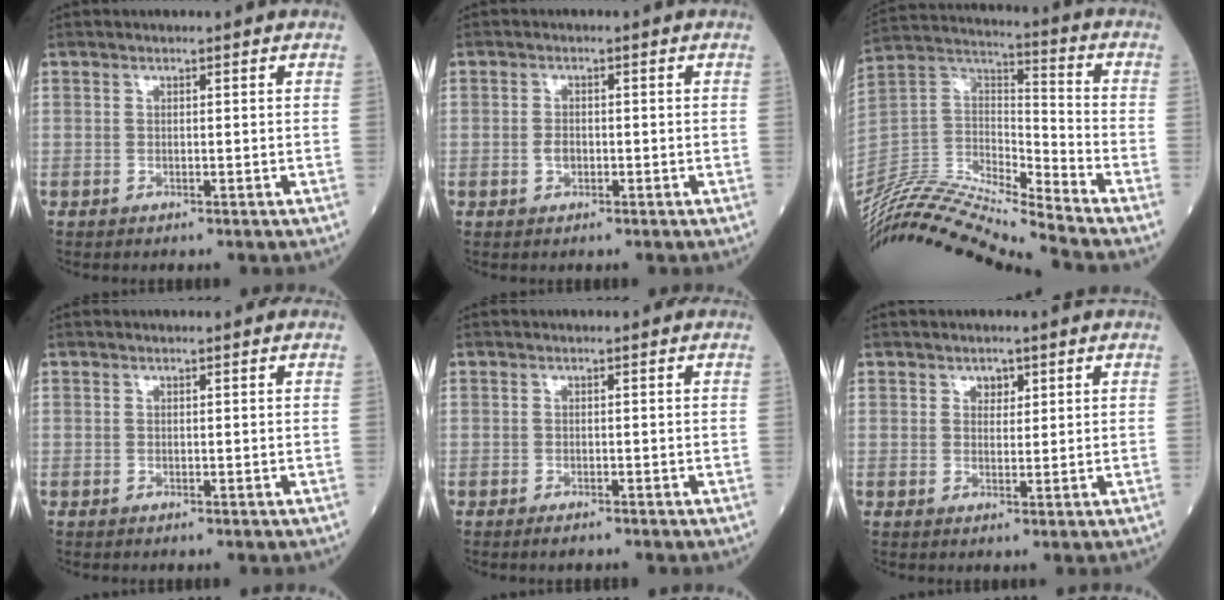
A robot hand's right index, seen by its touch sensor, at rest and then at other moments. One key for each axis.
{"total": 1.6, "fx": -0.5, "fy": 1.0, "fz": 1.1, "tx": -0.022, "ty": 0.003, "tz": -0.009}
{"total": 20.6, "fx": -19.3, "fy": -0.9, "fz": 7.1, "tx": -0.145, "ty": 0.020, "tz": -0.354}
{"total": 0.0}
{"total": 1.2, "fx": -1.0, "fy": 0.2, "fz": 0.6, "tx": -0.011, "ty": -0.001, "tz": -0.015}
{"total": 1.8, "fx": 1.0, "fy": 1.2, "fz": 0.8, "tx": -0.007, "ty": -0.001, "tz": 0.014}